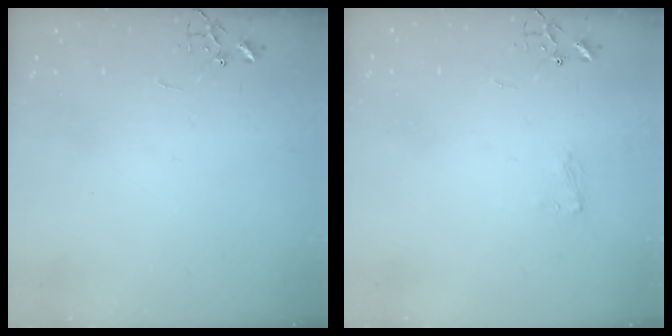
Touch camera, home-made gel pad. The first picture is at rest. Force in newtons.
{"total": 5.7, "press": 5.7, "slide": 0.7}